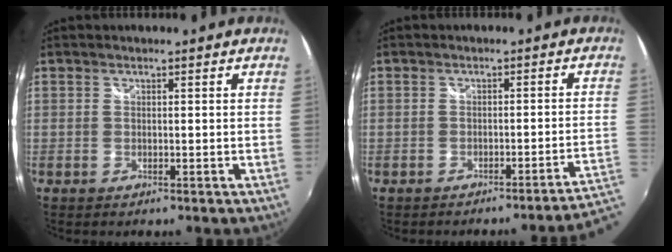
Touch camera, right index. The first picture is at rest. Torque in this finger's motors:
{"motor_torque": [-0.66, -0.63, -0.25, 0.00]}